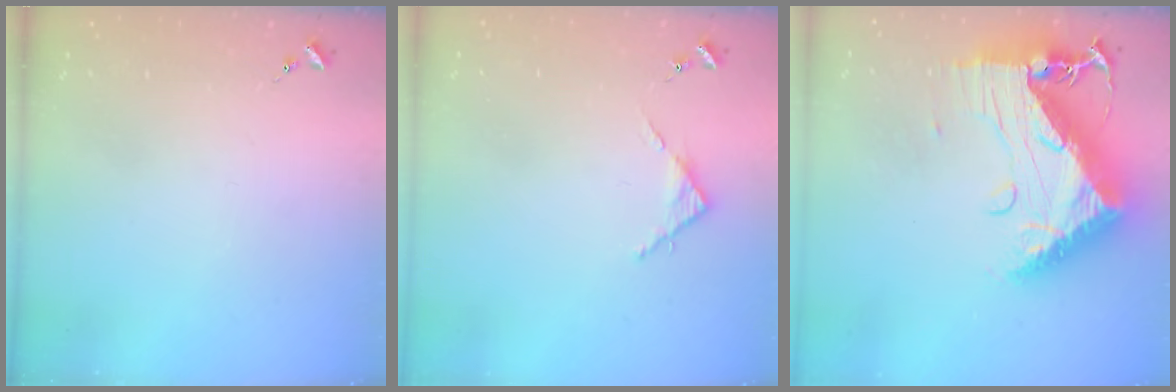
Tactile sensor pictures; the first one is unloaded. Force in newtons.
{"total": 3.6, "press": 3.6, "slide": 0.3}
{"total": 20.9, "press": 20.8, "slide": 1.9}